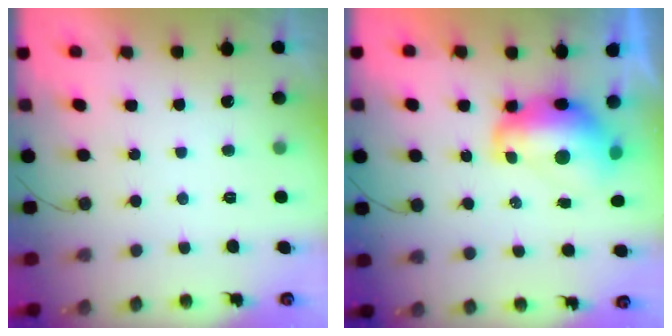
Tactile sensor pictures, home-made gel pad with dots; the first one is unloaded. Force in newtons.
{"total": 10.5, "press": 10.5, "slide": 1.1}